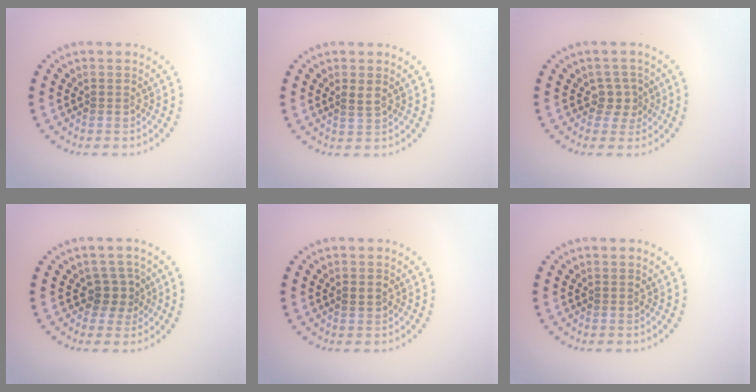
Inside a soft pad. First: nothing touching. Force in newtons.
{"total": 1.0, "press": 0.9, "slide": 0.4}
{"total": 1.9, "press": 1.4, "slide": 1.2}
{"total": 2.4, "press": 2.0, "slide": 1.4}
{"total": 0.9, "press": 0.9, "slide": 0.2}
{"total": 0.0}